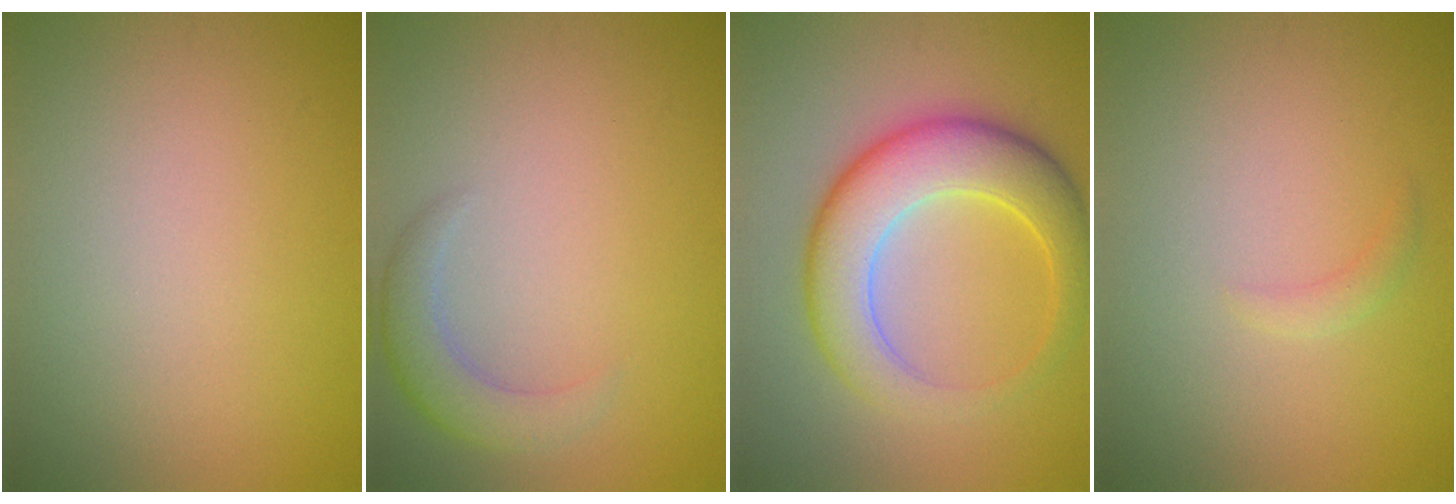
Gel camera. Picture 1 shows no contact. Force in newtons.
{"total": 2.8, "press": 2.8, "slide": 0.2}
{"total": 7.5, "press": 7.5, "slide": 0.3}
{"total": 0.9, "press": 0.9, "slide": 0.1}